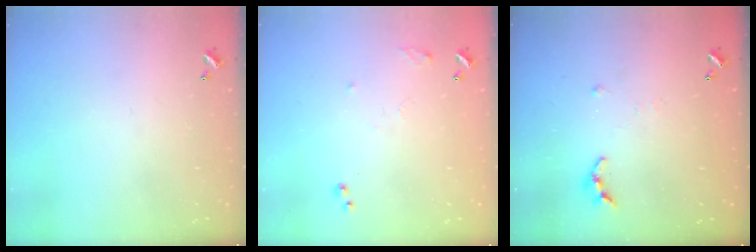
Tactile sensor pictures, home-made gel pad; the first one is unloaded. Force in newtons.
{"total": 7.8, "press": 7.7, "slide": 0.9}
{"total": 4.6, "press": 4.5, "slide": 0.5}